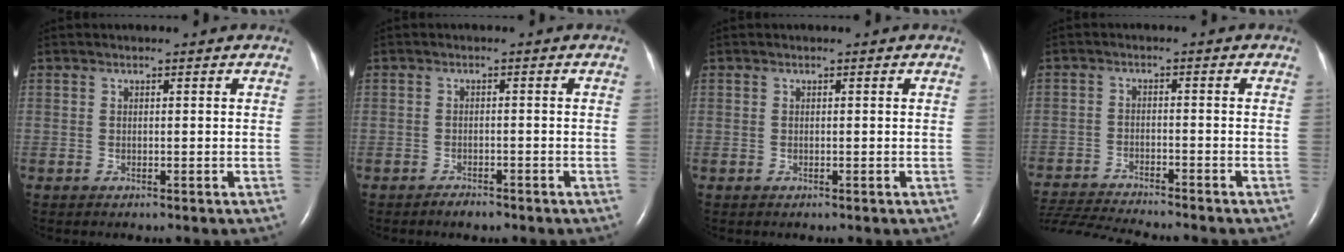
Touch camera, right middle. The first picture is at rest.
{"total": 1.6, "force": [-1.4, 0.5, 0.6], "torque": [-0.015, -0.002, -0.019]}
{"total": 0.0}
{"total": 12.8, "force": [-12.0, 0.2, 4.3], "torque": [-0.078, -0.013, -0.194]}